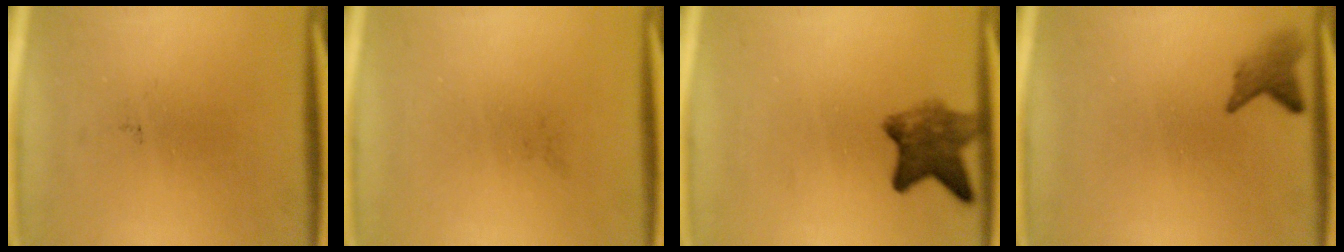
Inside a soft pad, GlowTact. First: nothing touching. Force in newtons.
{"total": 0.0}
{"total": 6.2}
{"total": 2.4}